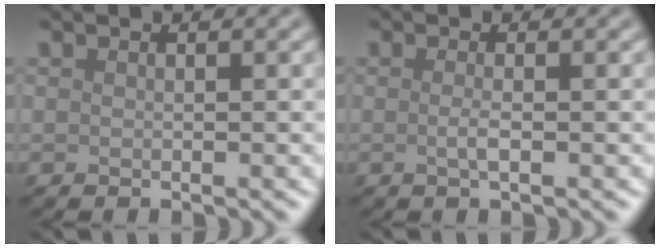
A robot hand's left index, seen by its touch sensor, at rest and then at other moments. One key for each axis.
{"total": 1.3, "fx": -0.1, "fy": 0.4, "fz": 1.3, "tx": -0.023, "ty": -0.002, "tz": -0.005}